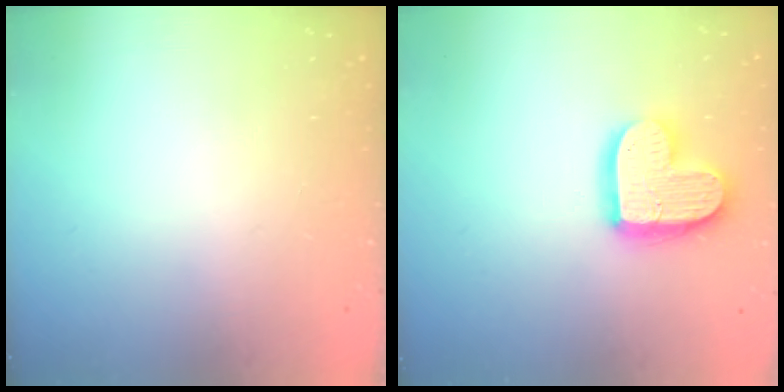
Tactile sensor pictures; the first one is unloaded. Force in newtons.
{"total": 15.5, "press": 15.4, "slide": 1.2}